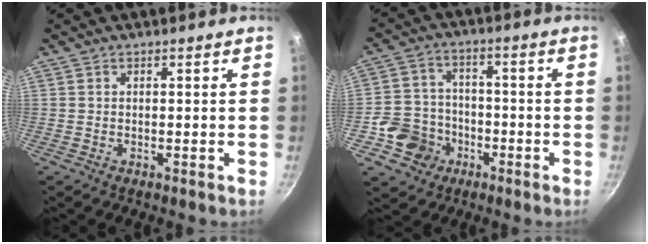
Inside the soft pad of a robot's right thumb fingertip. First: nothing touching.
{"total": 9.6, "force": [-4.0, 8.3, 2.7], "torque": [-0.023, 0.030, -0.068]}